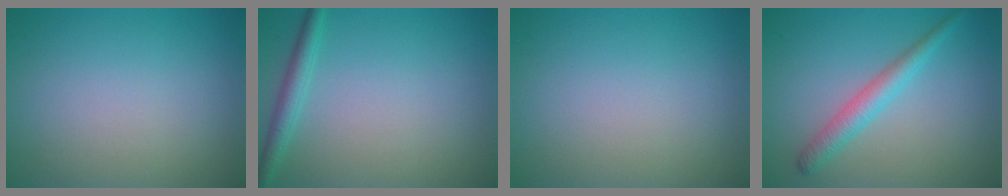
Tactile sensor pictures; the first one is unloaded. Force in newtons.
{"total": 2.1, "press": 2.1, "slide": 0.1}
{"total": 0.0}
{"total": 2.6, "press": 2.6, "slide": 0.1}